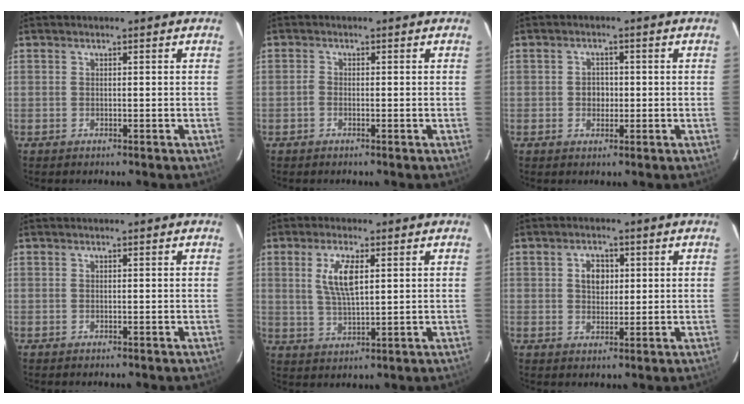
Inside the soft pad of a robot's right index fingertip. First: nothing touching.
{"total": 1.0, "force": [-0.5, 0.7, 0.4], "torque": [-0.008, 0.002, -0.013]}
{"total": 2.5, "force": [-0.3, 2.2, 1.1], "torque": [-0.016, 0.007, -0.005]}
{"total": 0.0}
{"total": 6.8, "force": [2.0, 2.2, 6.2], "torque": [-0.119, 0.000, 0.043]}
{"total": 4.0, "force": [0.9, 3.0, 2.4], "torque": [-0.036, 0.010, 0.018]}